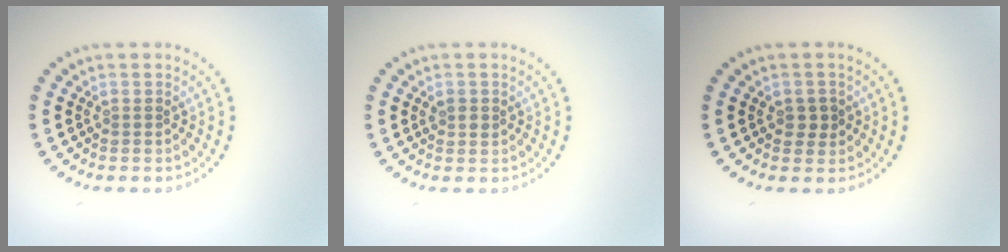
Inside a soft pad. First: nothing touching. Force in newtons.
{"total": 1.1, "press": 1.1, "slide": 0.1}
{"total": 1.5, "press": 1.4, "slide": 0.4}